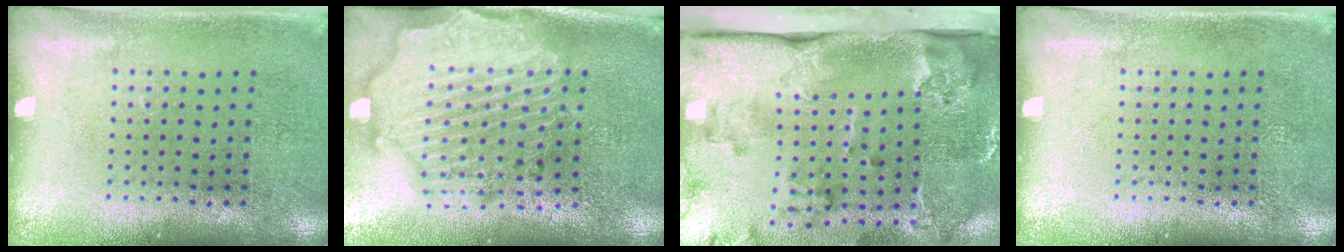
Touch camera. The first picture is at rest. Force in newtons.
{"total": 3.2, "press": 2.7, "slide": 1.7}
{"total": 3.9, "press": 2.7, "slide": 2.8}
{"total": 0.0}